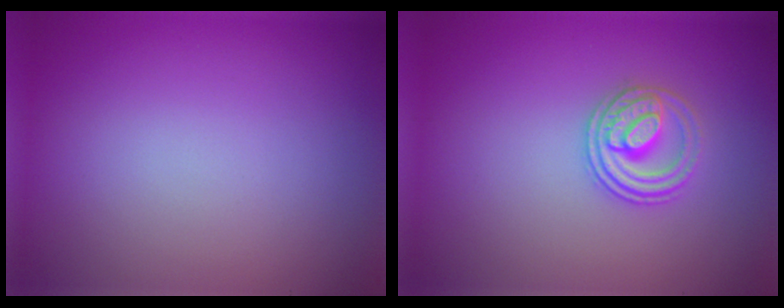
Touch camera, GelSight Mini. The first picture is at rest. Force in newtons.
{"total": 2.8, "press": 2.6, "slide": 1.1}